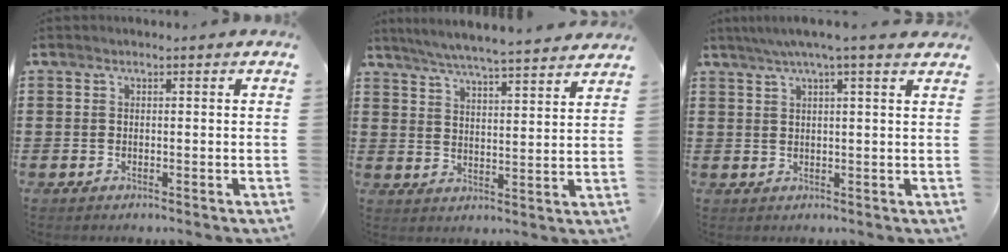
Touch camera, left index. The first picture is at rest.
{"total": 5.1, "force": [4.9, -0.6, 1.4], "torque": [-0.048, -0.033, 0.084]}
{"total": 3.8, "force": [2.7, -0.2, 2.6], "torque": [-0.057, -0.002, 0.047]}